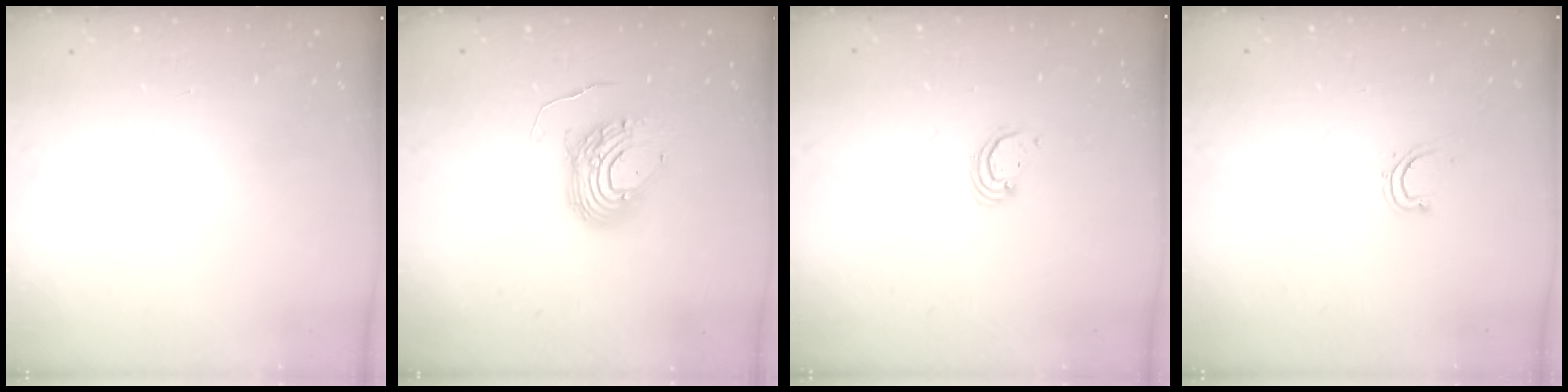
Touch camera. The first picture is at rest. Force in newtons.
{"total": 9.8, "press": 9.7, "slide": 1.0}
{"total": 2.3, "press": 2.3, "slide": 0.3}
{"total": 4.0, "press": 3.8, "slide": 1.1}